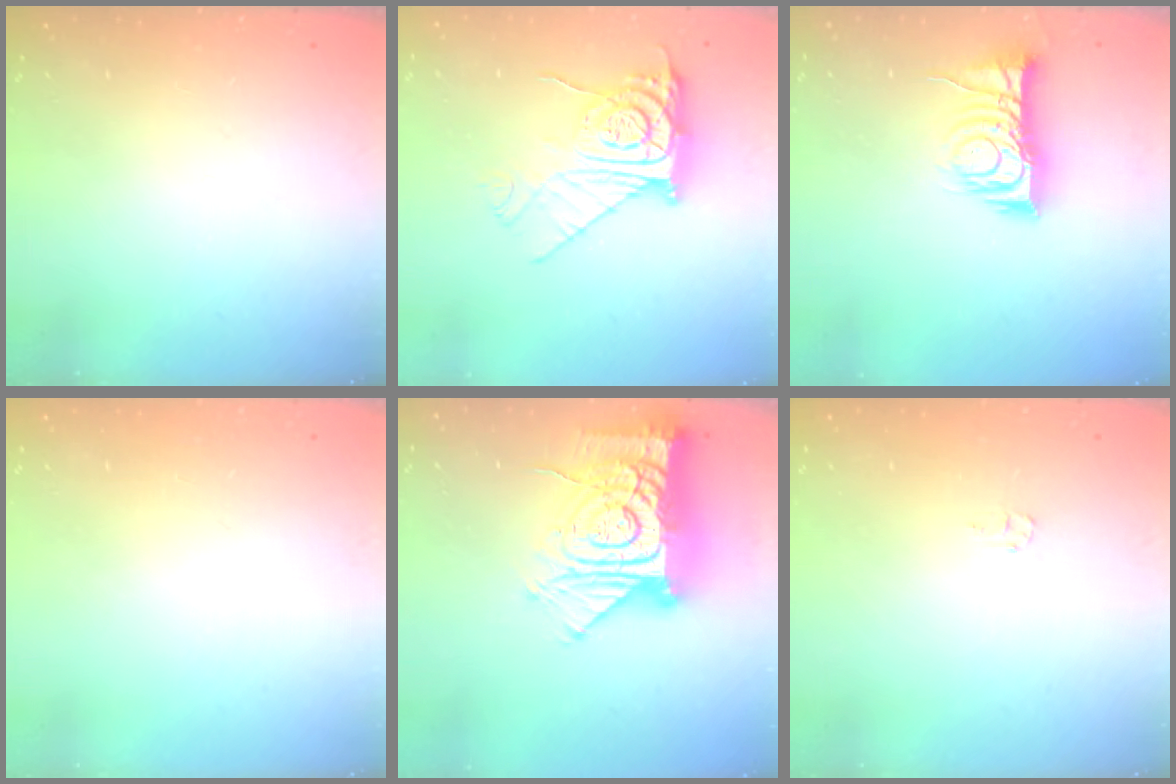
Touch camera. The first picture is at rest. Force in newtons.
{"total": 12.3, "press": 12.3, "slide": 1.2}
{"total": 10.0, "press": 10.0, "slide": 0.3}
{"total": 0.7, "press": 0.6, "slide": 0.1}
{"total": 21.4, "press": 21.3, "slide": 2.0}
{"total": 4.1, "press": 4.1, "slide": 0.4}